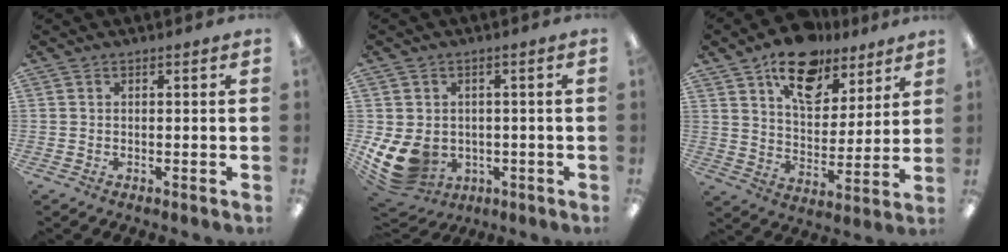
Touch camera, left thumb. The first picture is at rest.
{"total": 10.1, "force": [-2.6, 8.2, 5.4], "torque": [-0.119, 0.001, -0.039]}
{"total": 16.7, "force": [11.4, 9.2, 8.0], "torque": [-0.124, -0.059, 0.203]}